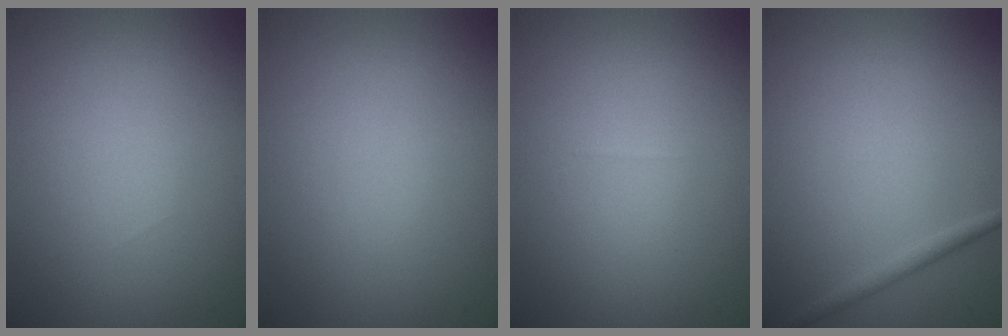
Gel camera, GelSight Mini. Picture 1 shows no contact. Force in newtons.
{"total": 0.0}
{"total": 0.0}
{"total": 1.2, "press": 1.2, "slide": 0.0}